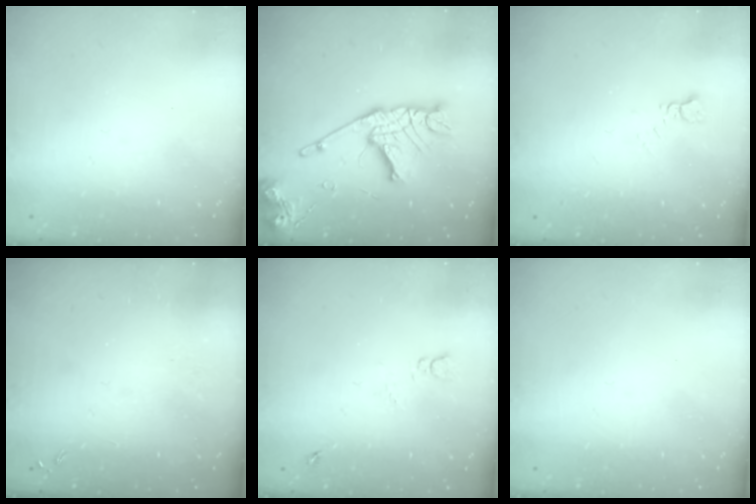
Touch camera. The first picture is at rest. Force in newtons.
{"total": 22.2, "press": 22.1, "slide": 1.9}
{"total": 3.0, "press": 3.0, "slide": 0.4}
{"total": 0.0}
{"total": 3.3, "press": 3.3, "slide": 0.5}
{"total": 0.0}